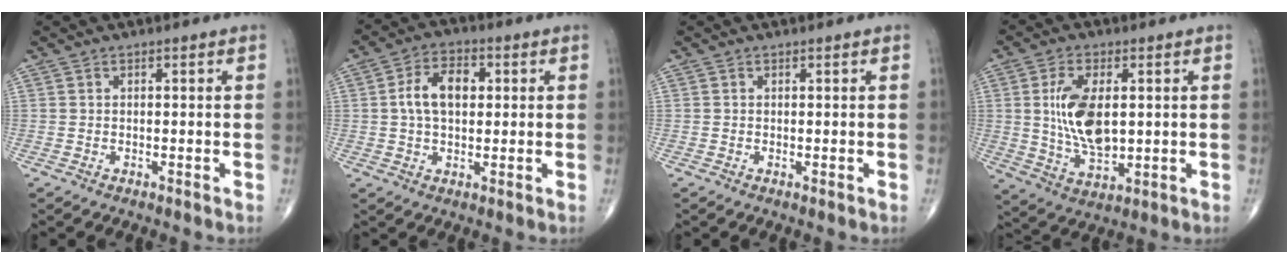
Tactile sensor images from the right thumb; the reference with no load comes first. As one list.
[{"total": 8.5, "force": [1.2, 5.2, 6.5], "torque": [-0.109, 0.015, 0.016]}, {"total": 0.0}, {"total": 12.1, "force": [1.4, 6.3, 10.2], "torque": [-0.188, -0.011, 0.034]}]